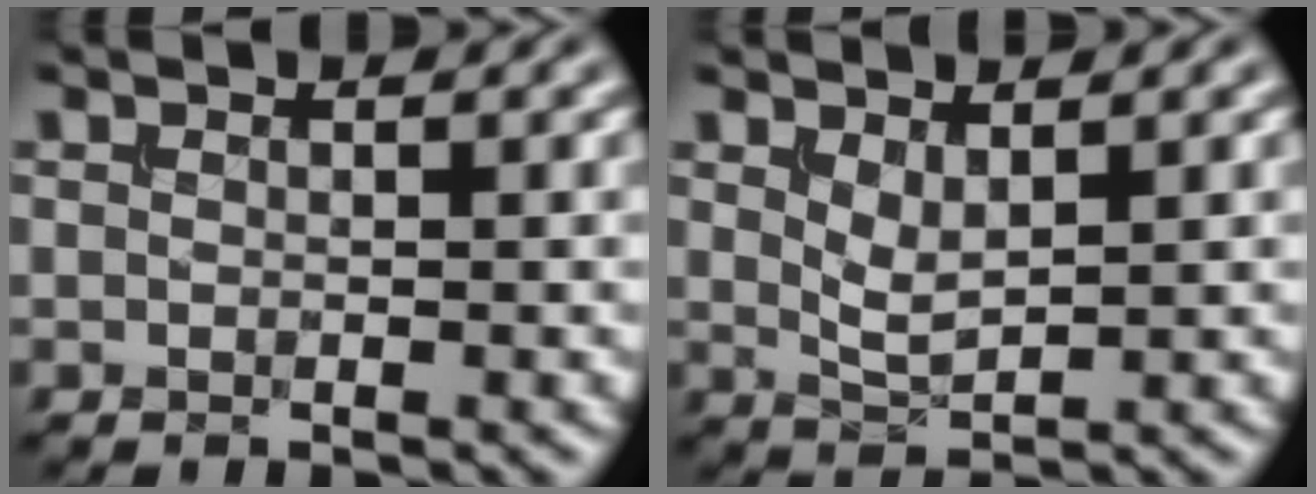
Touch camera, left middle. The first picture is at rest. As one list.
[{"total": 1.9, "force": [0.9, 0.6, 1.5], "torque": [-0.038, -0.005, 0.023]}]